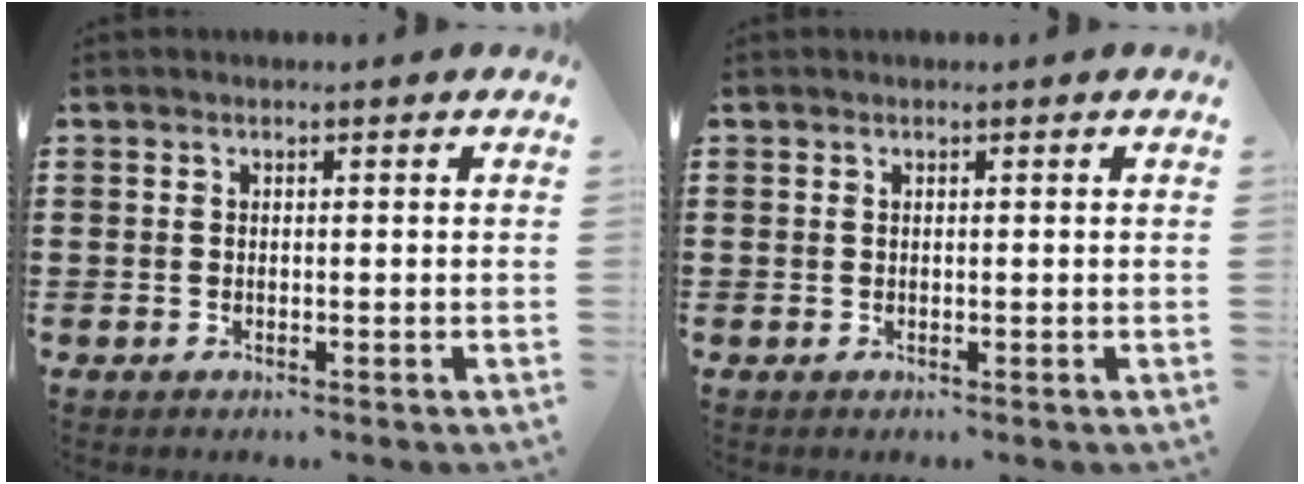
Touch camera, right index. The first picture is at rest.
{"total": 0.0}